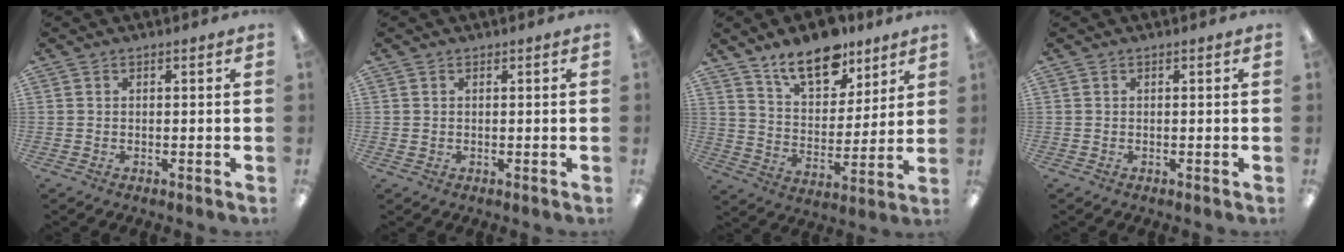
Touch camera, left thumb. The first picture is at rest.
{"total": 0.7, "force": [0.4, 0.6, 0.0], "torque": [0.001, 0.004, 0.007]}
{"total": 14.3, "force": [11.1, 6.6, 6.3], "torque": [-0.102, -0.061, 0.200]}
{"total": 0.0}